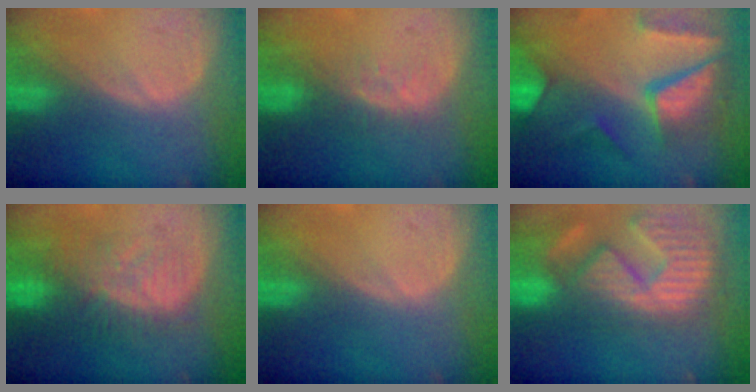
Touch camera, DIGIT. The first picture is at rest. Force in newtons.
{"total": 3.5, "press": 3.0, "slide": 1.7}
{"total": 10.4, "press": 8.8, "slide": 5.5}
{"total": 10.0, "press": 8.8, "slide": 4.6}
{"total": 0.0}
{"total": 14.4, "press": 12.2, "slide": 7.6}